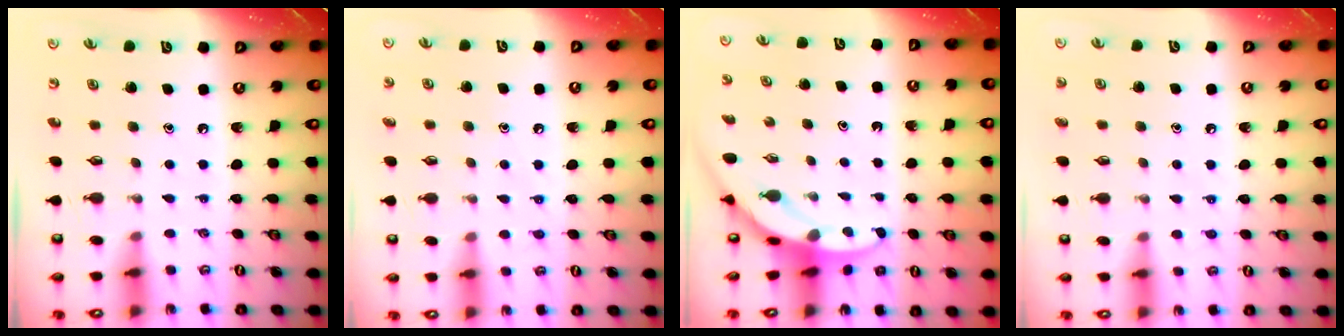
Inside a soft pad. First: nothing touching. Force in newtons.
{"total": 4.5, "press": 4.4, "slide": 0.7}
{"total": 3.7, "press": 3.7, "slide": 0.5}
{"total": 5.5, "press": 5.5, "slide": 0.6}